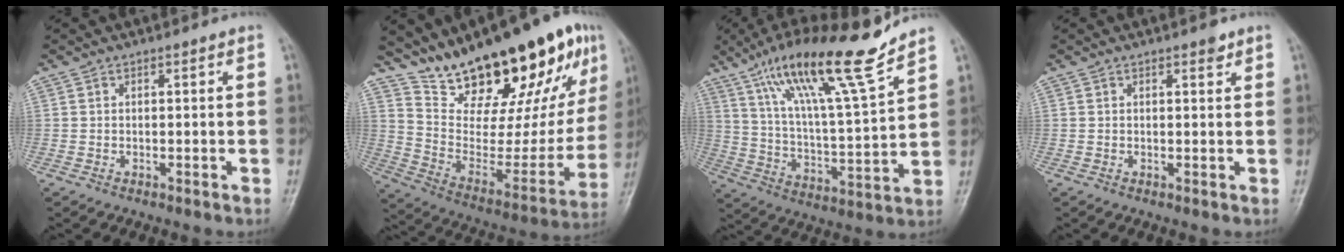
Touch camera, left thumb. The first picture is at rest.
{"total": 29.1, "force": [19.5, 10.8, 18.7], "torque": [-0.245, -0.080, 0.311]}
{"total": 19.0, "force": [13.4, 1.9, 13.3], "torque": [-0.213, -0.064, 0.234]}
{"total": 1.4, "force": [1.0, 0.6, 0.9], "torque": [-0.006, -0.004, 0.011]}